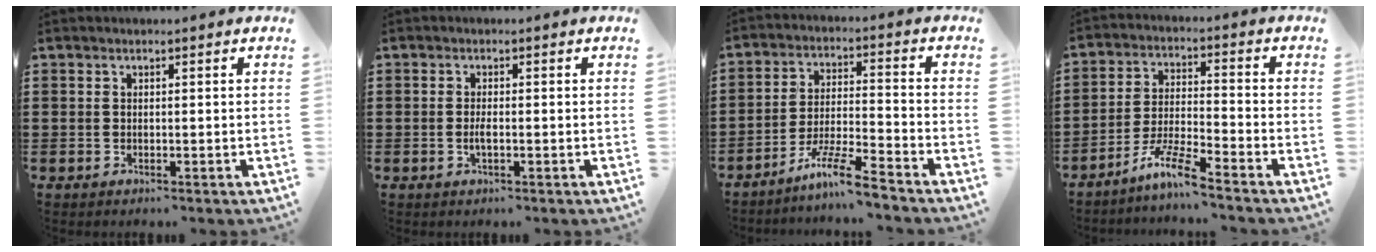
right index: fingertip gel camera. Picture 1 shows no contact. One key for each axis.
{"total": 1.6, "fx": -0.4, "fy": 0.3, "fz": 1.5, "tx": -0.036, "ty": -0.003, "tz": -0.009}
{"total": 7.9, "fx": -6.5, "fy": -0.1, "fz": 4.4, "tx": -0.100, "ty": -0.009, "tz": -0.129}
{"total": 7.3, "fx": -6.0, "fy": 0.0, "fz": 4.2, "tx": -0.096, "ty": -0.009, "tz": -0.119}